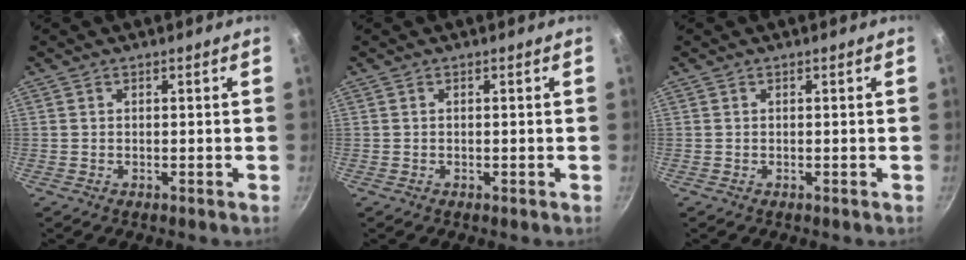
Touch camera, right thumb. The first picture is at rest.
{"total": 0.0}
{"total": 0.0}